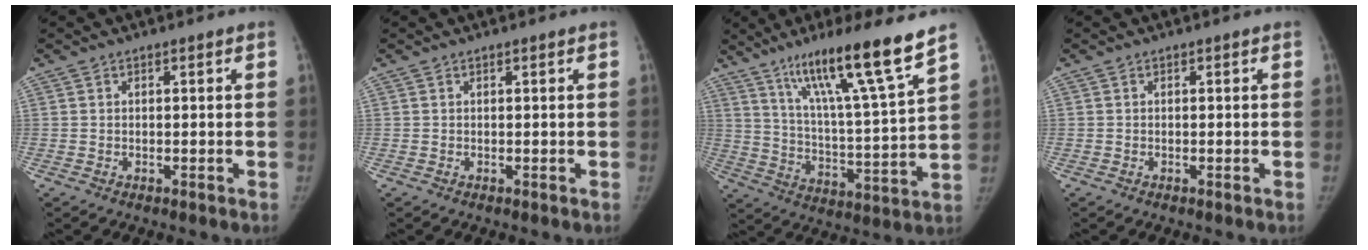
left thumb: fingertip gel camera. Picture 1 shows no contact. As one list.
[{"total": 0.0}, {"total": 18.0, "force": [12.2, 0.3, 13.2], "torque": [-0.206, -0.064, 0.206]}, {"total": 0.0}]